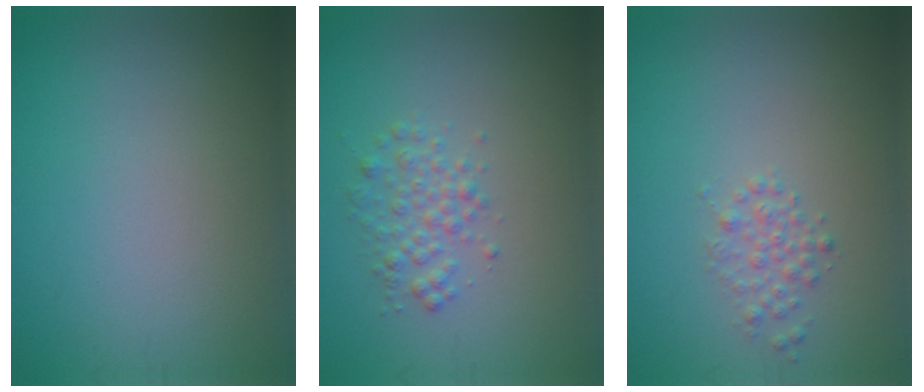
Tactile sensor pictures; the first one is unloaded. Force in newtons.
{"total": 2.0, "press": 2.0, "slide": 0.0}
{"total": 1.5, "press": 1.5, "slide": 0.1}